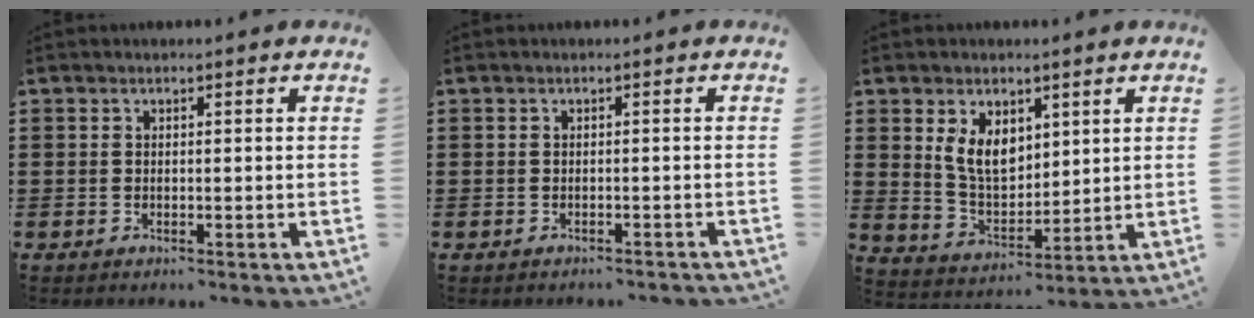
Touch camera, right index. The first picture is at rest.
{"total": 0.7, "force": [-0.7, -0.1, 0.2], "torque": [-0.006, -0.004, -0.014]}
{"total": 6.9, "force": [3.0, 4.4, 4.4], "torque": [-0.093, 0.004, 0.056]}